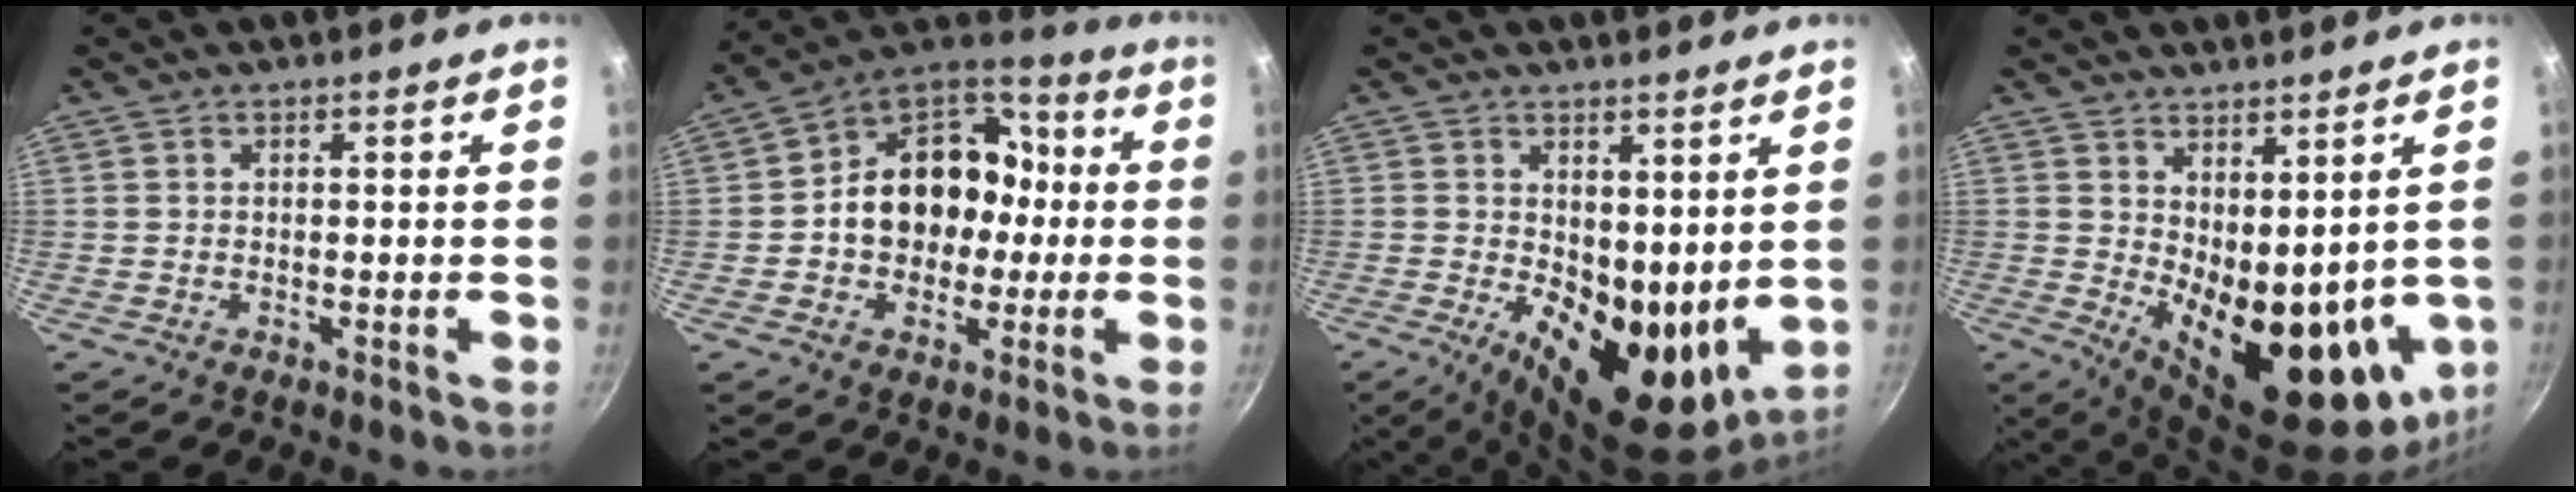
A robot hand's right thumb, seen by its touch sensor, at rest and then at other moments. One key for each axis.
{"total": 17.7, "fx": -0.9, "fy": 14.2, "fz": 10.4, "tx": -0.128, "ty": 0.049, "tz": -0.026}
{"total": 14.3, "fx": 0.7, "fy": 7.9, "fz": 11.9, "tx": -0.126, "ty": -0.032, "tz": 0.027}
{"total": 17.6, "fx": 1.8, "fy": 8.7, "fz": 15.2, "tx": -0.181, "ty": -0.040, "tz": 0.059}